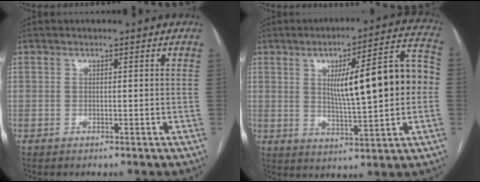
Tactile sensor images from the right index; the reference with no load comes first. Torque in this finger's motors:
{"motor_torque": [0.87, 0.29, 0.55, 0.15]}